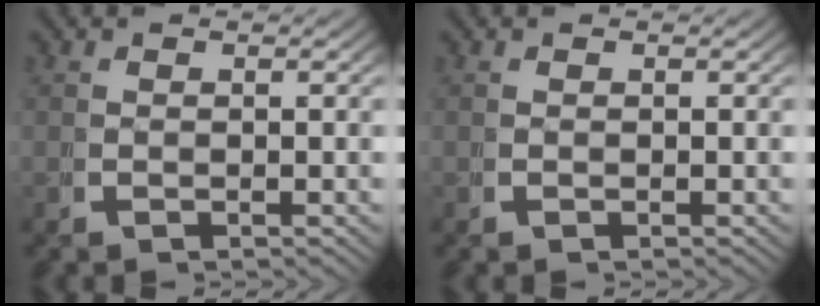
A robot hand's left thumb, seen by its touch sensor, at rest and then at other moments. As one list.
[{"total": 0.0}]